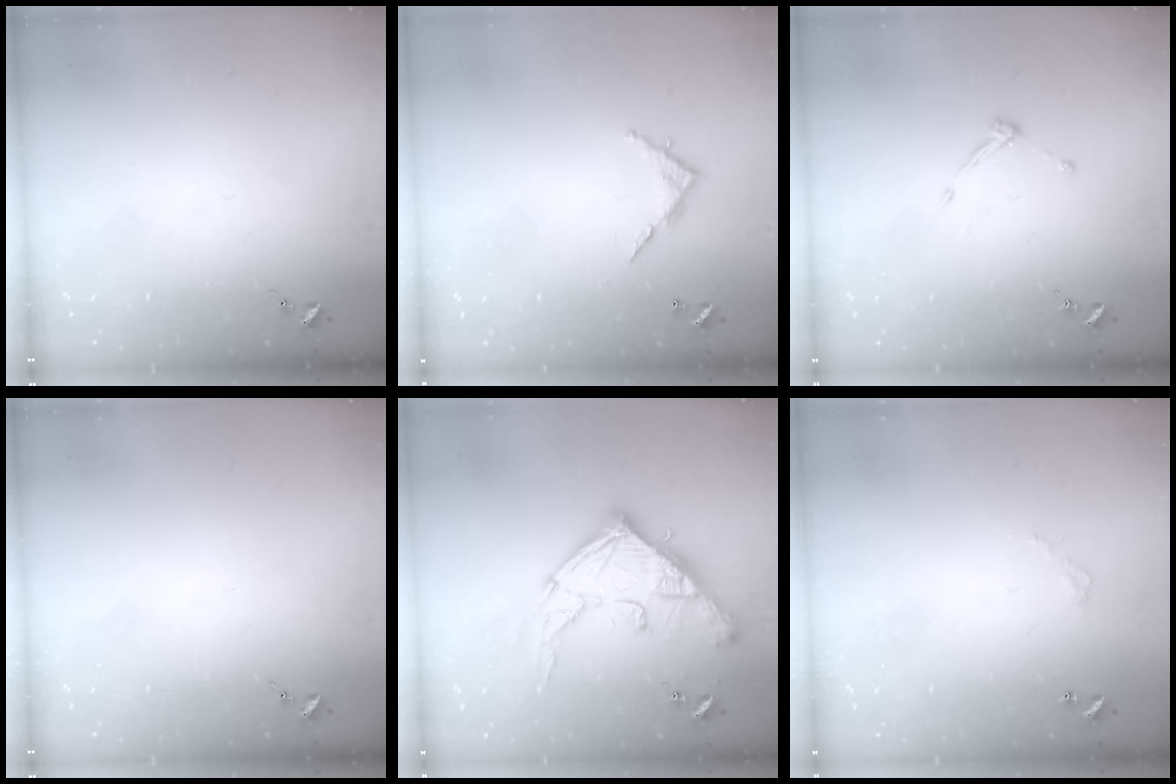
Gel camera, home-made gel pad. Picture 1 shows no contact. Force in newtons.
{"total": 5.7, "press": 5.7, "slide": 0.4}
{"total": 4.0, "press": 4.0, "slide": 0.6}
{"total": 0.0}
{"total": 19.6, "press": 19.5, "slide": 2.0}
{"total": 2.8, "press": 2.8, "slide": 0.2}